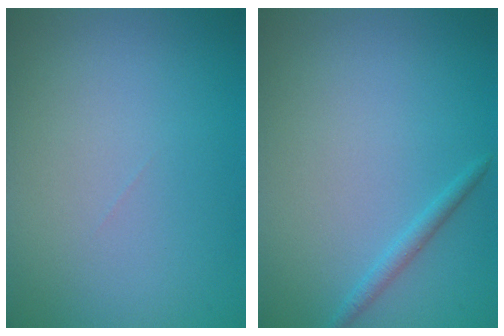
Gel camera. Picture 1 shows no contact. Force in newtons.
{"total": 1.1, "press": 1.1, "slide": 0.0}